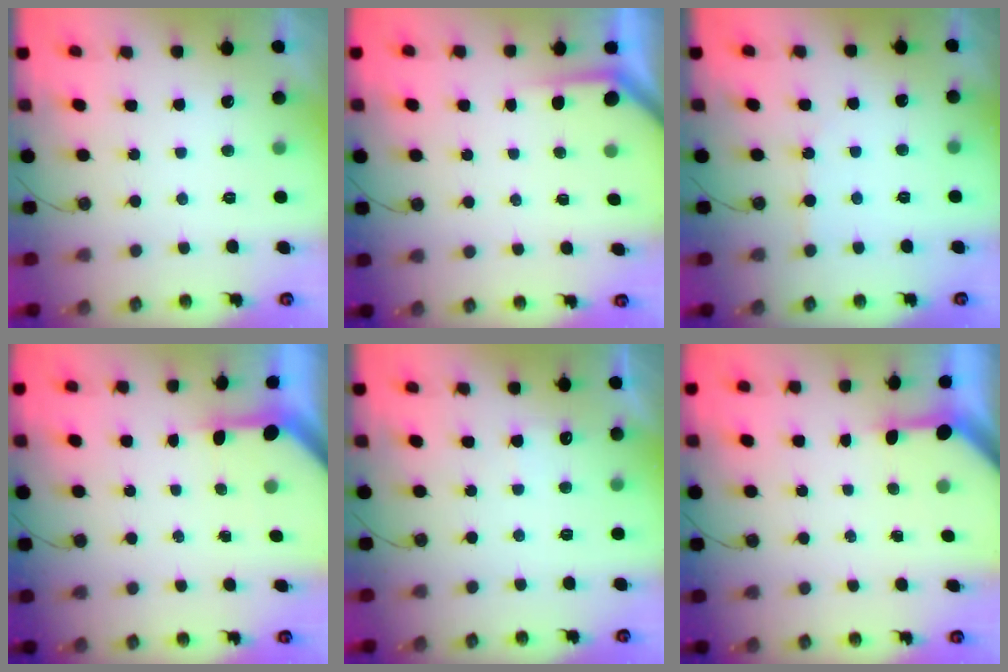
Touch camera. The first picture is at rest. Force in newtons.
{"total": 1.8, "press": 1.8, "slide": 0.3}
{"total": 2.6, "press": 2.6, "slide": 0.4}
{"total": 3.4, "press": 3.4, "slide": 0.3}
{"total": 4.9, "press": 4.8, "slide": 0.6}
{"total": 3.4, "press": 3.4, "slide": 0.3}